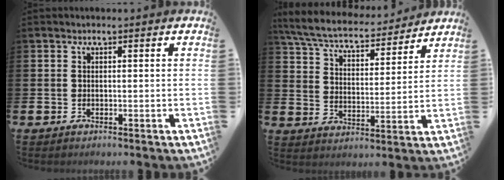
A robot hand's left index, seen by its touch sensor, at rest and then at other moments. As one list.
[{"total": 6.9, "force": [6.4, 1.5, 2.0], "torque": [-0.073, -0.045, 0.110]}]